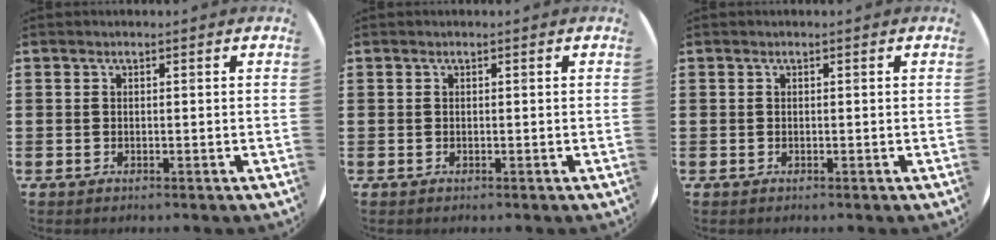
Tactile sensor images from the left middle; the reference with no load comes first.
{"total": 0.0}
{"total": 0.0}